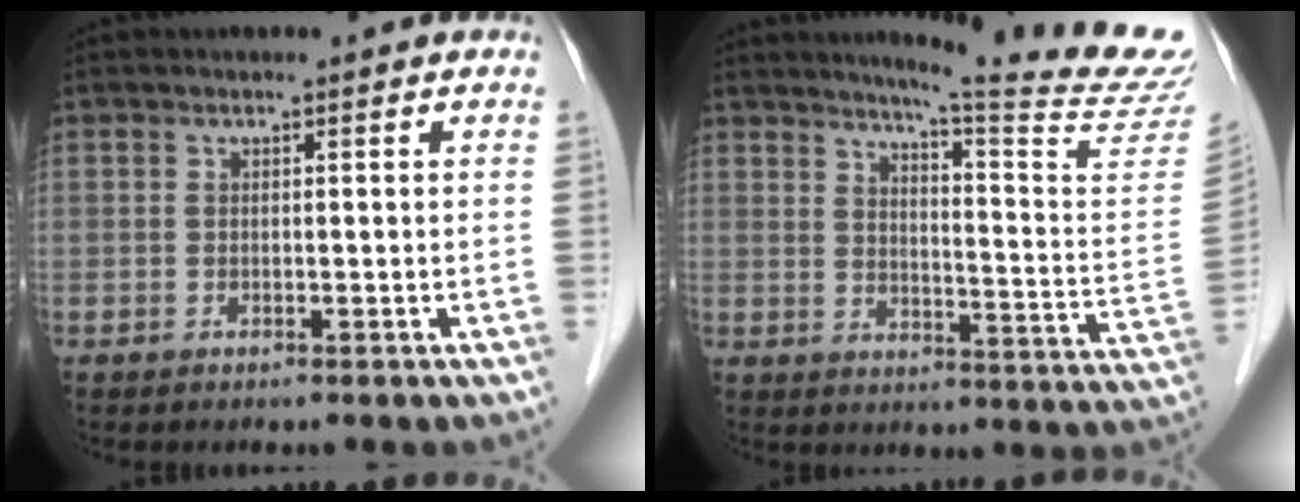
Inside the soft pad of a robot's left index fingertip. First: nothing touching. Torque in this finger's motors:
{"motor_torque": [0.99, -1.15, 0.23, 0.05]}